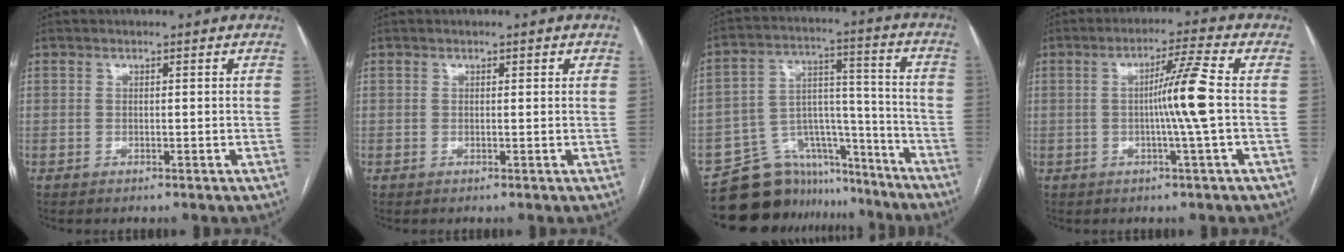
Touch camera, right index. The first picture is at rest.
{"total": 0.7, "force": [0.4, 0.3, 0.5], "torque": [-0.008, 0.002, 0.001]}
{"total": 14.6, "force": [-13.0, 6.5, 1.3], "torque": [-0.010, 0.069, -0.205]}
{"total": 7.4, "force": [-0.5, -1.6, 7.2], "torque": [-0.123, 0.004, -0.007]}